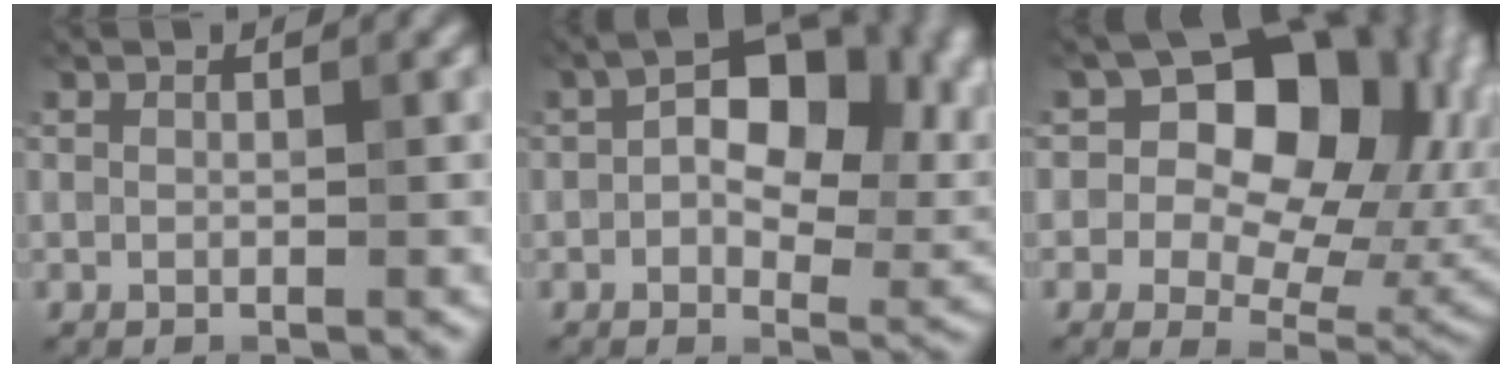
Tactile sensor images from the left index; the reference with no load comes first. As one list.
[{"total": 10.6, "force": [1.2, 5.9, 8.7], "torque": [-0.124, 0.018, 0.037]}, {"total": 12.9, "force": [2.3, 9.1, 8.8], "torque": [-0.090, 0.025, 0.054]}]